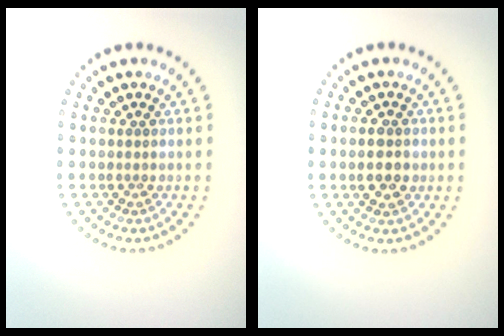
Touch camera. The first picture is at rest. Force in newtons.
{"total": 2.0, "press": 2.0, "slide": 0.2}